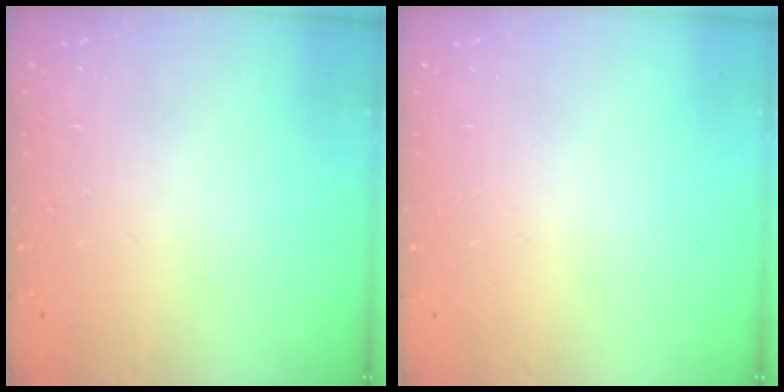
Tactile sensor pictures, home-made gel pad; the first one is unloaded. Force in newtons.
{"total": 0.0}